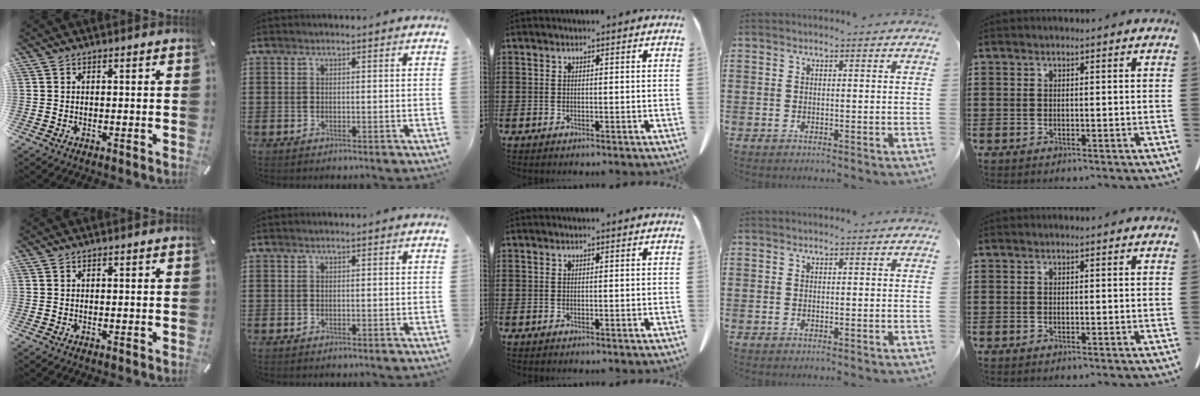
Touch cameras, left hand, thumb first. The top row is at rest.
{}